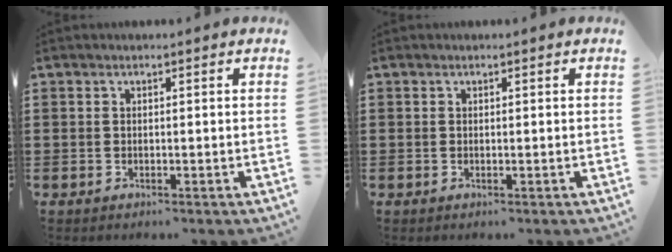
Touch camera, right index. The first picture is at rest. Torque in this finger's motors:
{"motor_torque": [1.29, 0.26, 0.00, 0.01]}